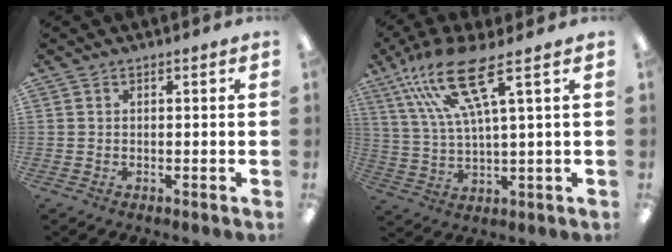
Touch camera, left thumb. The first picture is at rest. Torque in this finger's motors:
{"motor_torque": [0.38, 0.37, 1.80, -0.97, 0.40]}